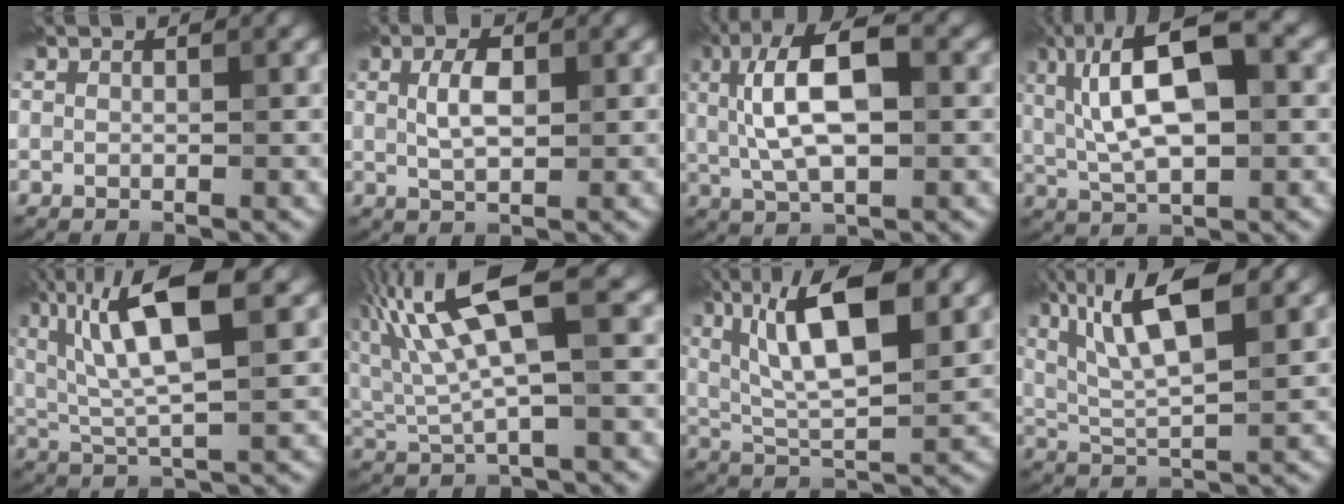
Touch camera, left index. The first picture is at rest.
{"total": 2.8, "force": [0.6, 1.3, 2.5], "torque": [-0.052, 0.002, 0.012]}
{"total": 8.9, "force": [1.5, 3.5, 8.0], "torque": [-0.146, 0.016, 0.016]}
{"total": 11.0, "force": [2.3, 4.1, 9.9], "torque": [-0.168, 0.015, 0.033]}
{"total": 9.9, "force": [3.8, 2.6, 8.7], "torque": [-0.161, 0.017, 0.070]}
{"total": 10.2, "force": [3.8, 2.8, 9.0], "torque": [-0.193, 0.020, 0.070]}
{"total": 10.9, "force": [4.2, 3.5, 9.4], "torque": [-0.153, 0.011, 0.069]}
{"total": 9.3, "force": [4.2, 2.7, 7.8], "torque": [-0.141, 0.016, 0.070]}